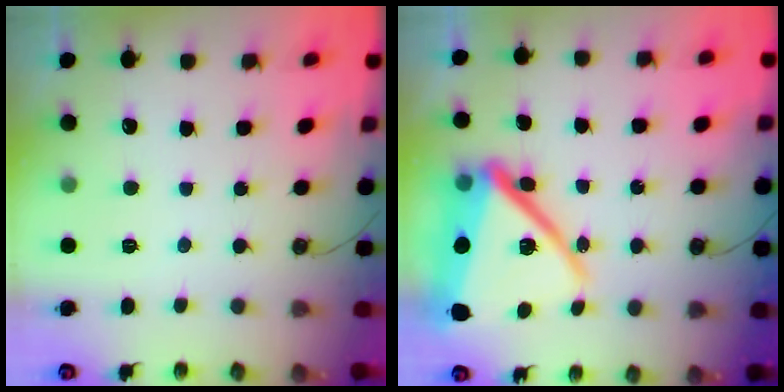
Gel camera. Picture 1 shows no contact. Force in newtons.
{"total": 23.0, "press": 22.9, "slide": 1.8}